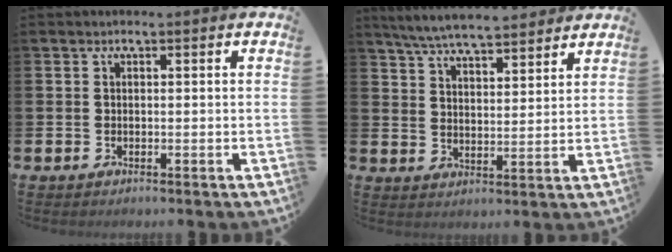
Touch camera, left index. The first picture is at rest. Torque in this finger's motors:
{"motor_torque": [1.06, -1.08, 0.56, 0.21]}